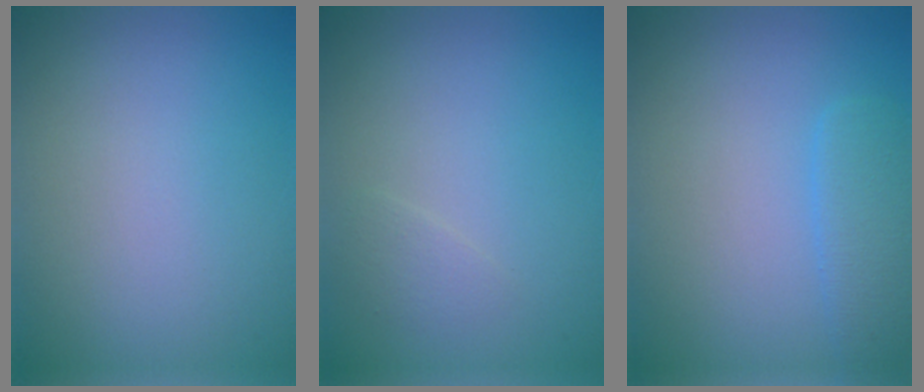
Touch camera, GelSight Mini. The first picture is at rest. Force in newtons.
{"total": 0.9, "press": 0.9, "slide": 0.0}
{"total": 2.5, "press": 2.5, "slide": 0.1}